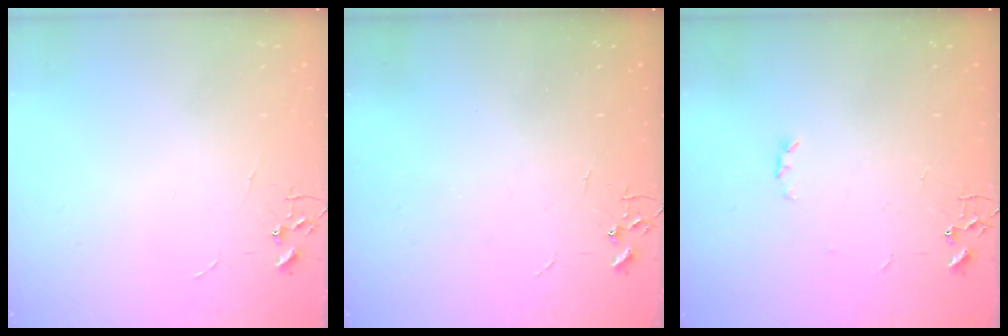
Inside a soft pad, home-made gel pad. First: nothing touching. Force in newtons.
{"total": 0.0}
{"total": 2.8, "press": 2.7, "slide": 0.5}